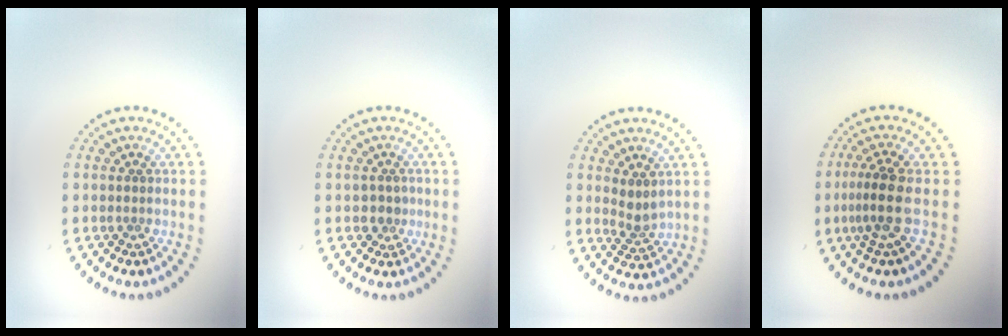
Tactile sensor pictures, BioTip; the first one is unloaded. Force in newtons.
{"total": 1.6, "press": 1.3, "slide": 0.9}
{"total": 2.0, "press": 1.6, "slide": 1.3}
{"total": 2.8, "press": 2.1, "slide": 1.9}